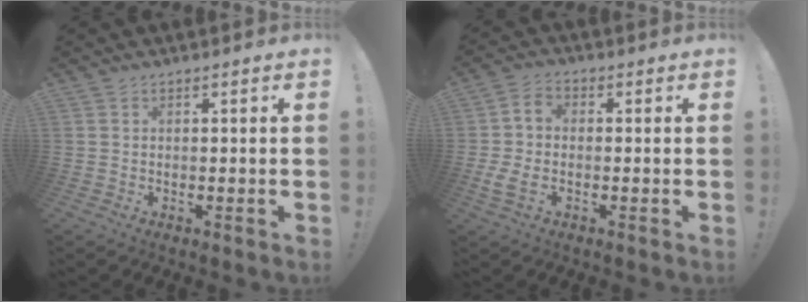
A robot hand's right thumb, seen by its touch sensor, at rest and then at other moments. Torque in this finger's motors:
{"motor_torque": [0.55, 0.49, 0.04, -0.04, 0.03]}